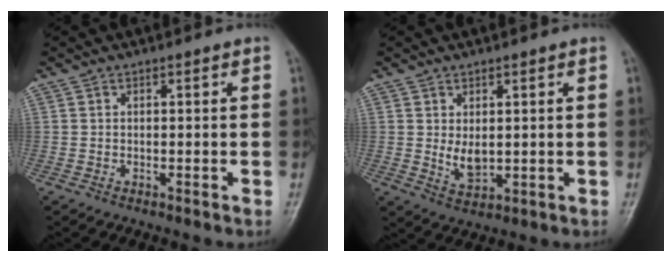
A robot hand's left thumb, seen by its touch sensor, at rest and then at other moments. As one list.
[{"total": 4.4, "force": [0.7, 2.6, 3.5], "torque": [-0.051, -0.015, 0.021]}]